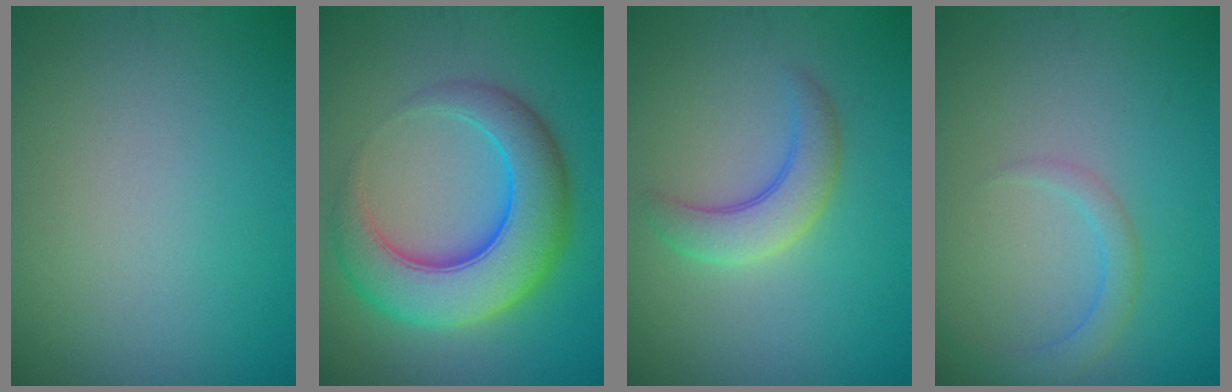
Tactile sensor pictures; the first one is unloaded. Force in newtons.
{"total": 8.7, "press": 8.7, "slide": 0.3}
{"total": 3.5, "press": 3.5, "slide": 0.3}
{"total": 1.8, "press": 1.8, "slide": 0.0}